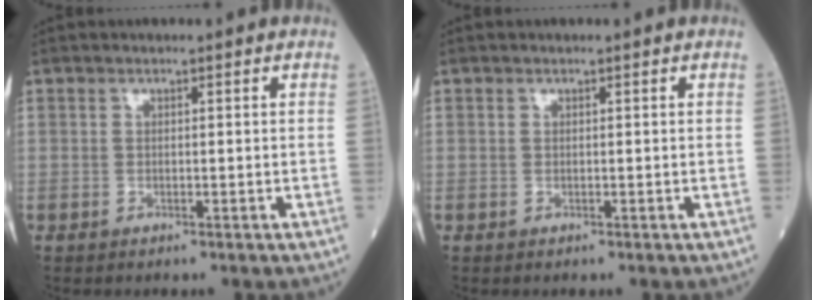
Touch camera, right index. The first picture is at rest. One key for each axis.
{"total": 0.0}